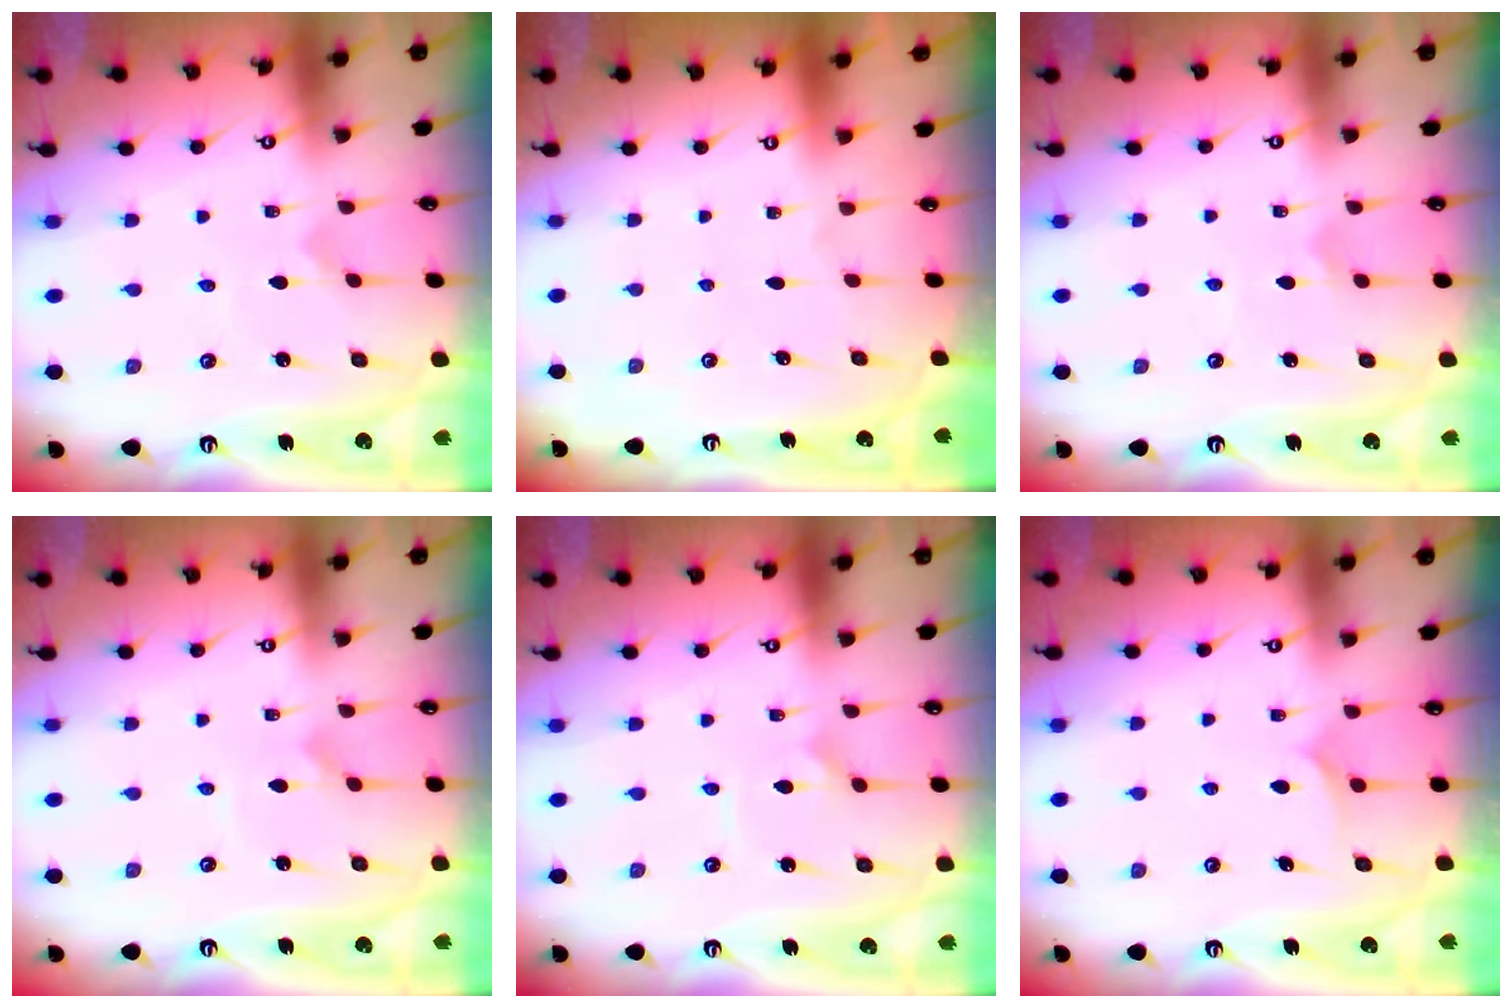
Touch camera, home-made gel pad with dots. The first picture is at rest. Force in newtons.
{"total": 0.0}
{"total": 2.5, "press": 2.5, "slide": 0.4}
{"total": 2.2, "press": 2.2, "slide": 0.2}
{"total": 2.9, "press": 2.9, "slide": 0.4}
{"total": 5.7, "press": 5.7, "slide": 0.4}